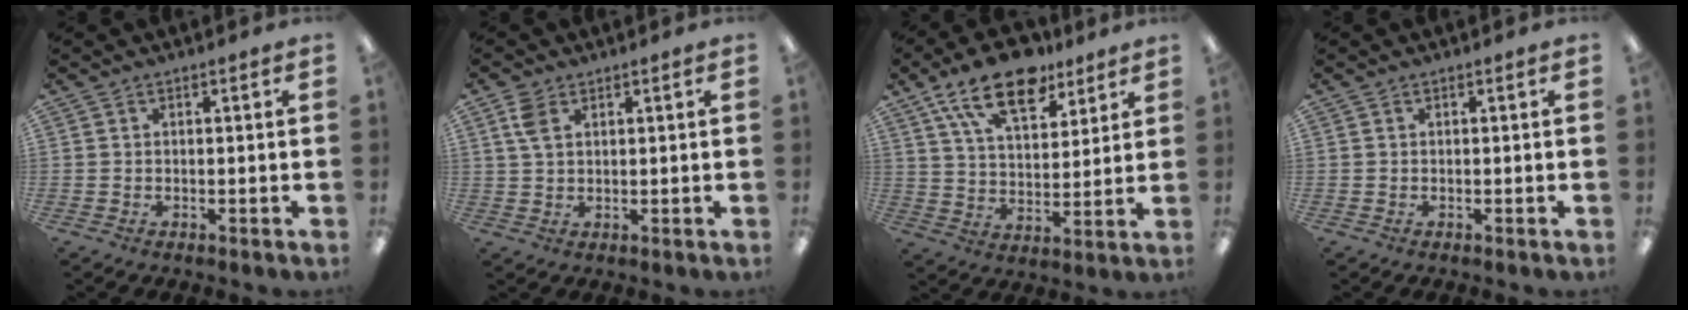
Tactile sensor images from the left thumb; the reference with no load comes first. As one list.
[{"total": 4.9, "force": [2.6, 2.7, 3.1], "torque": [-0.070, 0.003, 0.049]}, {"total": 17.0, "force": [11.2, 8.3, 9.8], "torque": [-0.161, -0.047, 0.196]}, {"total": 0.0}]